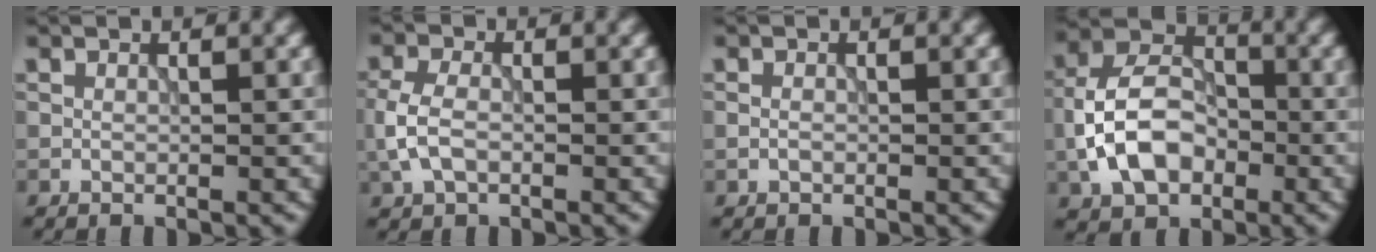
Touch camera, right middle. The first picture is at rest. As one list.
[{"total": 3.1, "force": [-0.7, 1.9, 2.3], "torque": [-0.056, 0.004, -0.018]}, {"total": 0.6, "force": [-0.2, 0.4, 0.4], "torque": [-0.009, 0.001, -0.004]}, {"total": 7.5, "force": [-2.0, 5.1, 5.1], "torque": [-0.098, 0.013, -0.045]}]